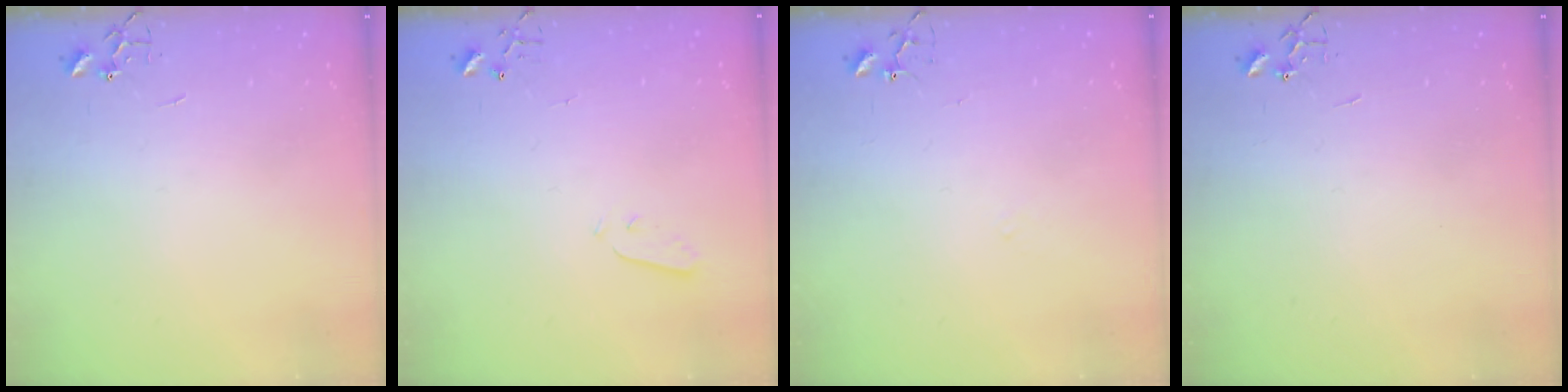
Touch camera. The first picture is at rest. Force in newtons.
{"total": 2.5, "press": 2.5, "slide": 0.4}
{"total": 5.7, "press": 5.6, "slide": 0.7}
{"total": 0.0}